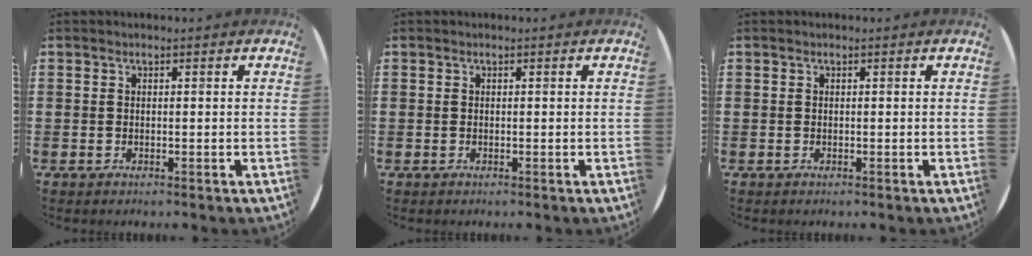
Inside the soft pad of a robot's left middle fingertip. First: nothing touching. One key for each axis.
{"total": 0.0}
{"total": 0.0}